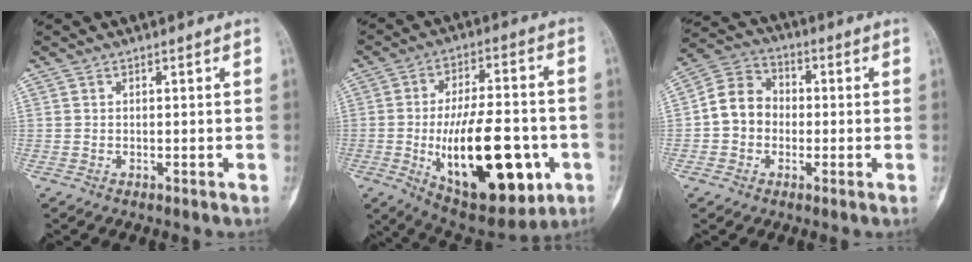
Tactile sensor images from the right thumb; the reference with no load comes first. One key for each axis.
{"total": 24.1, "fx": -6.1, "fy": 10.9, "fz": 20.6, "tx": -0.316, "ty": 0.009, "tz": -0.074}
{"total": 8.8, "fx": -0.8, "fy": 7.5, "fz": 4.4, "tx": -0.058, "ty": 0.034, "tz": -0.030}